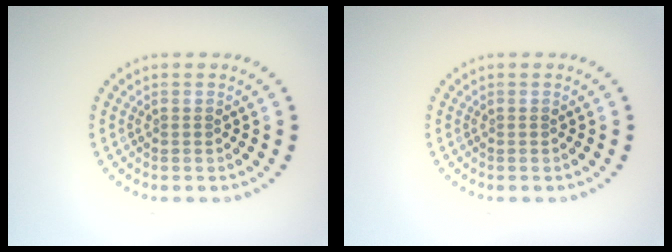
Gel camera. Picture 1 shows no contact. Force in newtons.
{"total": 0.0}